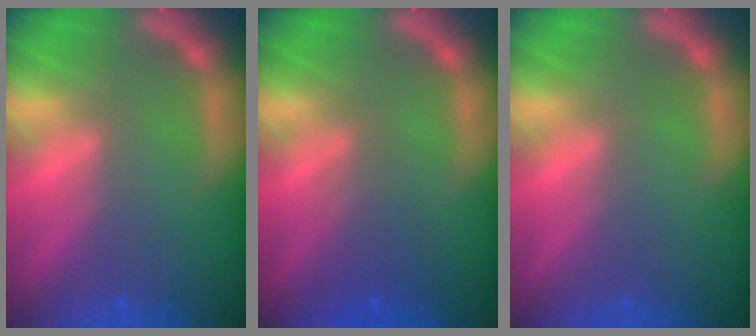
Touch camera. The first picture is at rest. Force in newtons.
{"total": 2.5}
{"total": 0.0}